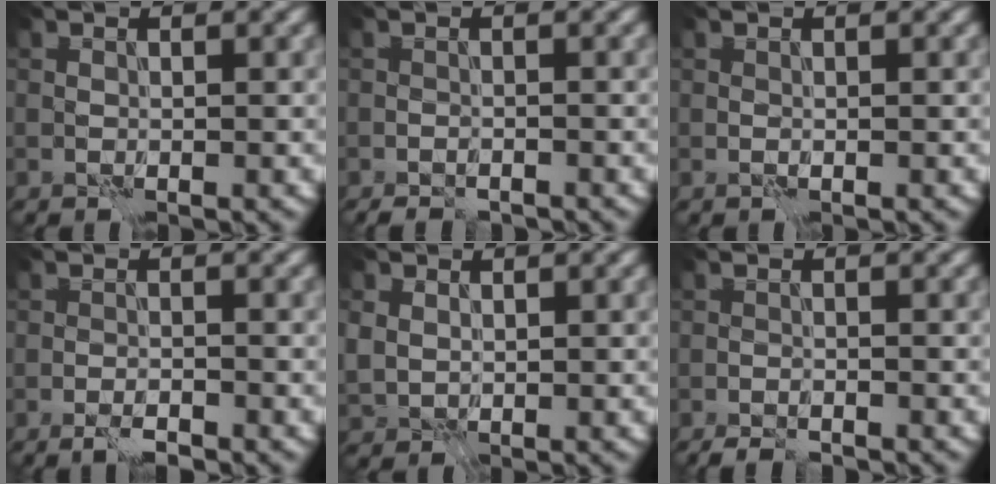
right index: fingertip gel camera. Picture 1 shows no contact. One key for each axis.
{"total": 1.8, "fx": -1.7, "fy": 0.5, "fz": 0.3, "tx": -0.004, "ty": 0.004, "tz": -0.025}
{"total": 0.0}
{"total": 1.7, "fx": -1.5, "fy": 0.2, "fz": 0.9, "tx": -0.015, "ty": 0.001, "tz": -0.027}
{"total": 1.9, "fx": 0.7, "fy": 1.6, "fz": 0.6, "tx": -0.019, "ty": -0.002, "tz": 0.013}
{"total": 2.3, "fx": -2.2, "fy": 0.4, "fz": 0.6, "tx": -0.013, "ty": 0.001, "tz": -0.033}